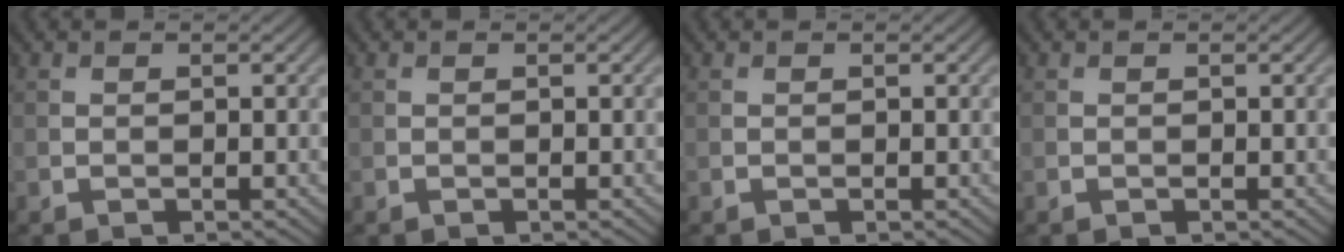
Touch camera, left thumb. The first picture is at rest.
{"total": 0.0}
{"total": 0.0}
{"total": 0.0}